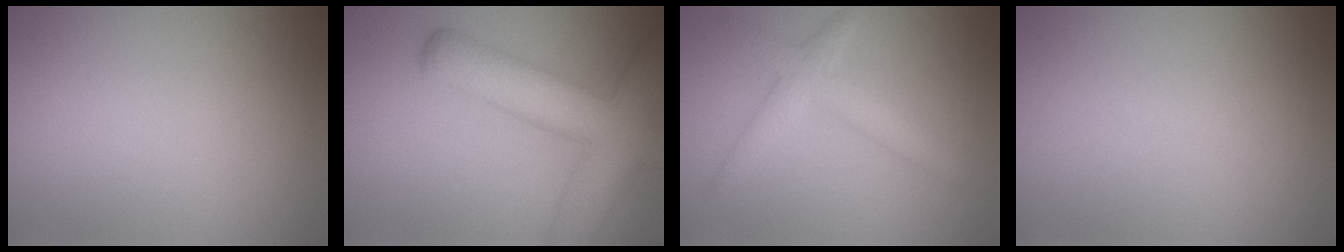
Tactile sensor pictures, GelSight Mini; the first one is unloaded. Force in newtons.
{"total": 9.3, "press": 9.3, "slide": 0.7}
{"total": 2.8, "press": 2.8, "slide": 0.1}
{"total": 0.0}